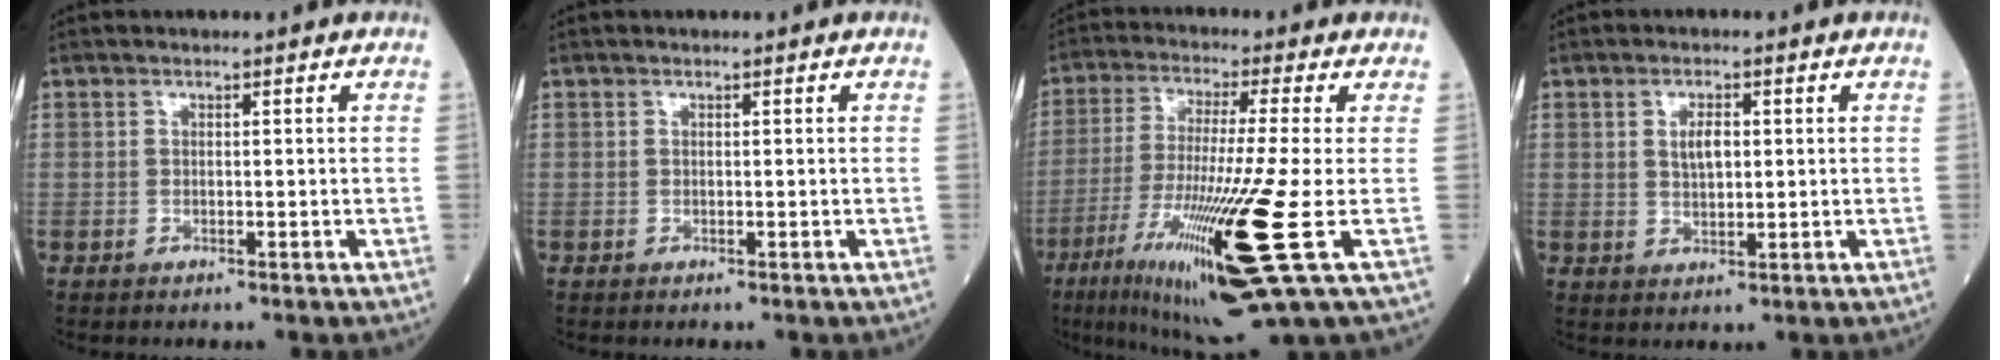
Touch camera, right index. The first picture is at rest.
{"total": 0.0}
{"total": 18.6, "force": [-7.0, -1.0, 17.2], "torque": [-0.323, -0.058, -0.132]}
{"total": 0.6, "force": [0.2, 0.1, 0.6], "torque": [-0.016, -0.002, 0.005]}